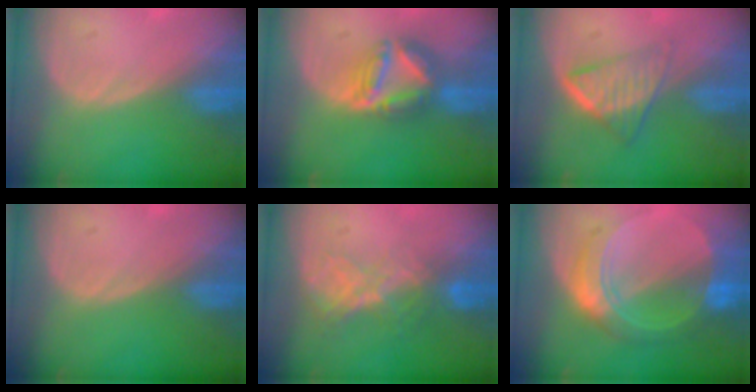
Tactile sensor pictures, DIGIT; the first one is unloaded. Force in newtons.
{"total": 7.8, "press": 6.8, "slide": 3.8}
{"total": 6.6, "press": 5.5, "slide": 3.6}
{"total": 0.0}
{"total": 6.5, "press": 5.6, "slide": 3.2}
{"total": 8.7, "press": 8.7, "slide": 0.6}